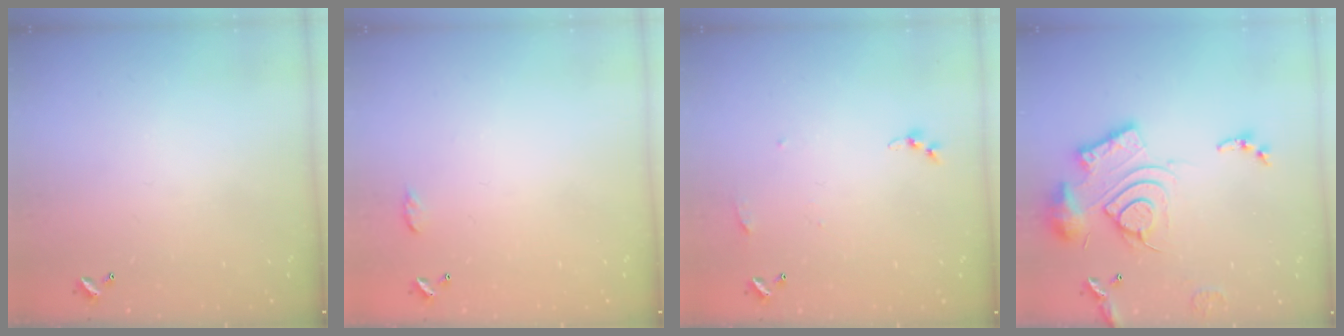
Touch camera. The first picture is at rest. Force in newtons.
{"total": 4.7, "press": 4.7, "slide": 0.6}
{"total": 5.1, "press": 5.0, "slide": 0.6}
{"total": 19.5, "press": 19.4, "slide": 2.0}